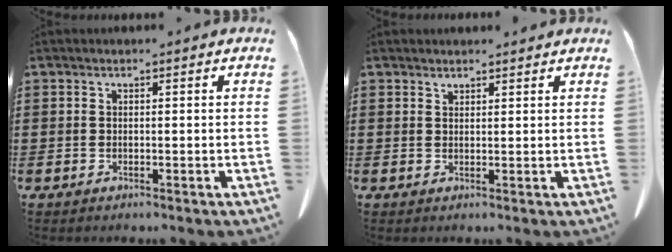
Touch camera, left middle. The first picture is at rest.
{"total": 1.3, "force": [1.2, 0.3, 0.1], "torque": [-0.005, 0.000, 0.024]}